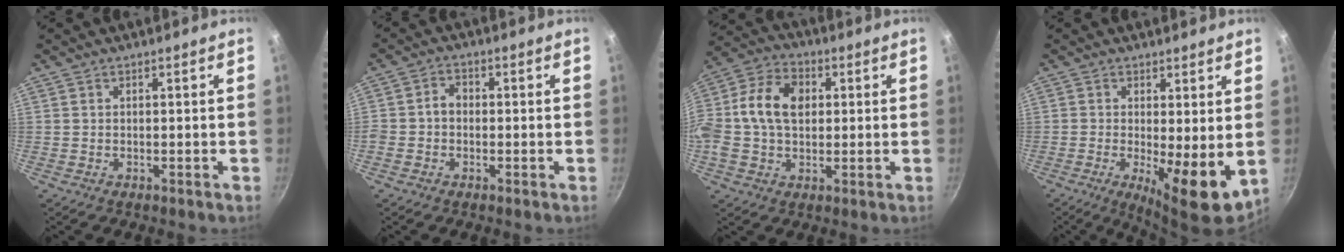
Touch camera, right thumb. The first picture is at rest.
{"total": 3.1, "force": [-0.7, 2.5, 1.6], "torque": [-0.018, 0.016, -0.021]}
{"total": 13.9, "force": [1.6, 9.7, 9.9], "torque": [-0.173, 0.022, 0.008]}
{"total": 9.2, "force": [-0.5, 2.7, 8.7], "torque": [-0.122, -0.019, -0.001]}